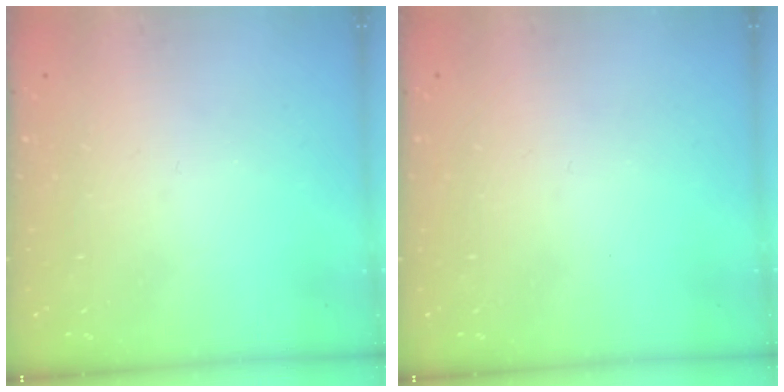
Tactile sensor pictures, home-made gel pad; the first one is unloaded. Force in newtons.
{"total": 0.0}